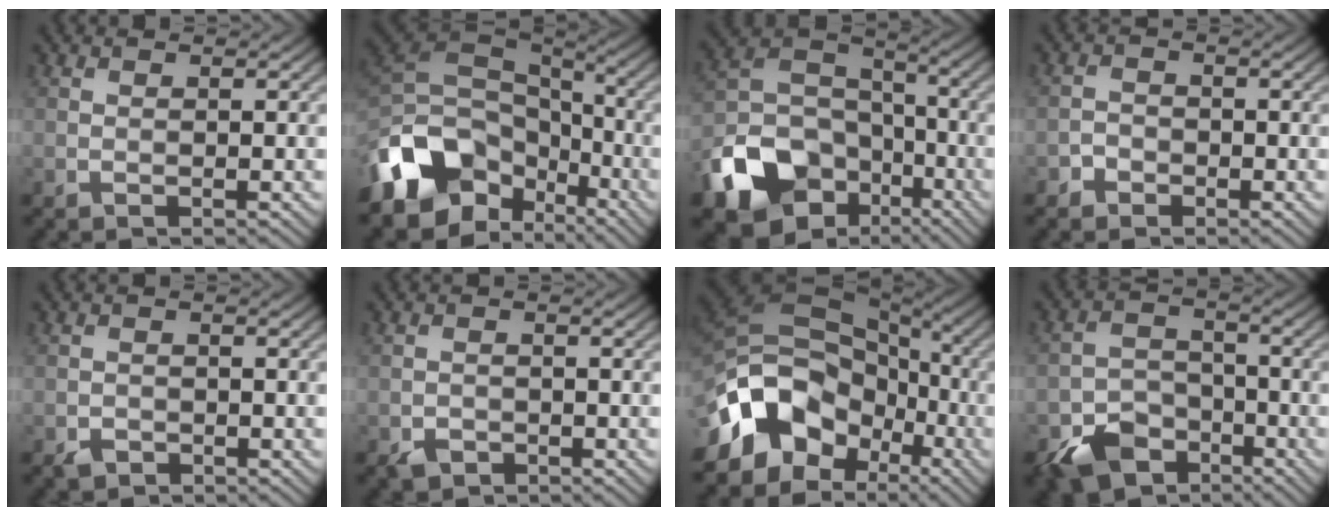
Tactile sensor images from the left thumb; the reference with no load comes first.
{"total": 16.9, "force": [-7.3, 12.0, 9.4], "torque": [-0.242, -0.040, -0.110]}
{"total": 16.8, "force": [-8.5, 11.8, 8.4], "torque": [-0.215, -0.044, -0.159]}
{"total": 1.8, "force": [-1.2, 1.3, 0.4], "torque": [-0.004, 0.003, -0.028]}
{"total": 1.4, "force": [-1.0, 0.9, 0.4], "torque": [-0.005, -0.002, -0.020]}
{"total": 1.8, "force": [-1.3, 1.2, 0.6], "torque": [-0.006, -0.002, -0.026]}
{"total": 18.6, "force": [-6.9, 14.0, 10.1], "torque": [-0.224, -0.023, -0.101]}
{"total": 7.5, "force": [-4.9, 4.8, 3.0], "torque": [-0.060, -0.012, -0.098]}